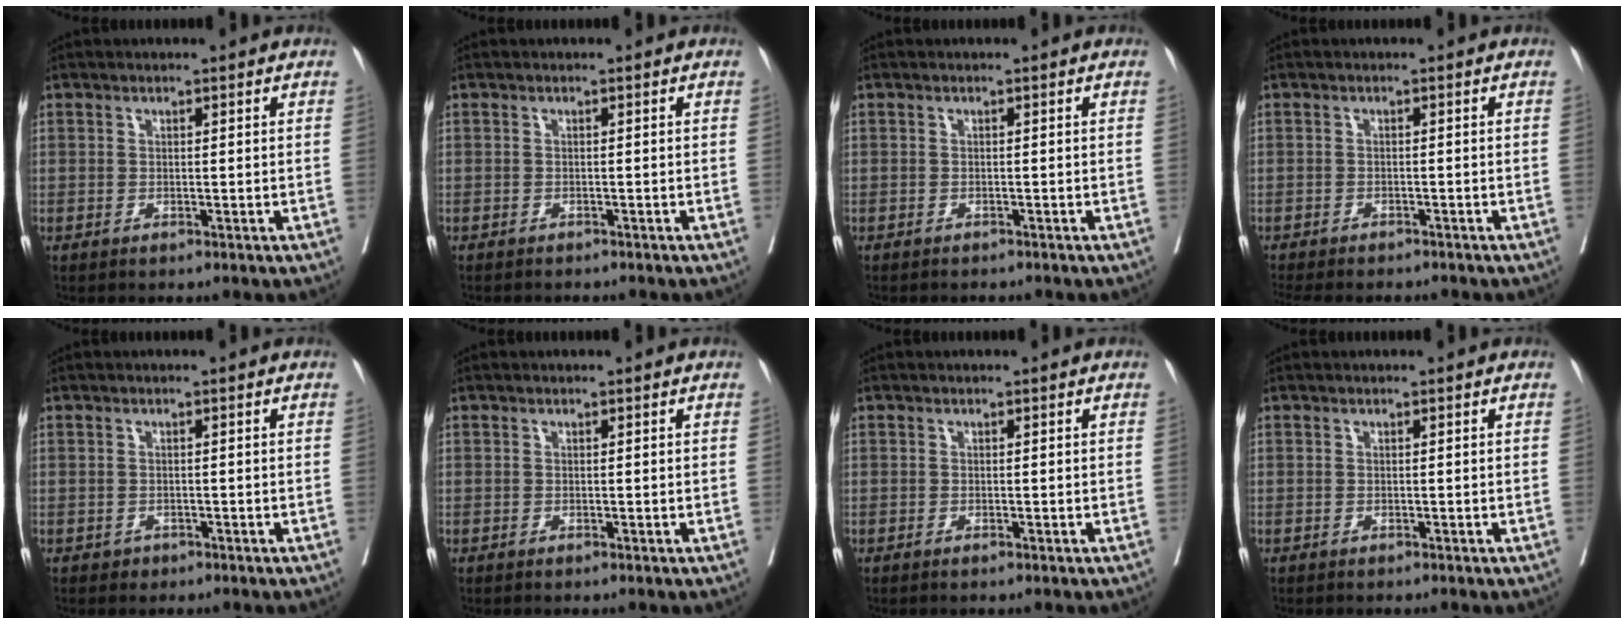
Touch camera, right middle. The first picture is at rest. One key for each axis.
{"total": 3.0, "fx": -2.7, "fy": 0.8, "fz": 1.0, "tx": -0.014, "ty": -0.004, "tz": -0.031}
{"total": 2.7, "fx": -2.4, "fy": 0.8, "fz": 0.9, "tx": -0.012, "ty": -0.004, "tz": -0.028}
{"total": 10.5, "fx": -9.2, "fy": 2.9, "fz": 4.2, "tx": -0.072, "ty": -0.011, "tz": -0.122}
{"total": 1.0, "fx": -0.5, "fy": 0.8, "fz": 0.1, "tx": -0.001, "ty": 0.003, "tz": -0.006}
{"total": 0.0}
{"total": 0.6, "fx": -0.4, "fy": 0.1, "fz": 0.5, "tx": -0.009, "ty": -0.001, "tz": -0.003}
{"total": 0.6, "fx": -0.6, "fy": 0.2, "fz": 0.2, "tx": -0.004, "ty": -0.001, "tz": -0.011}